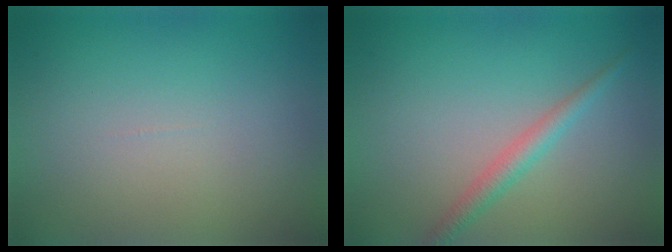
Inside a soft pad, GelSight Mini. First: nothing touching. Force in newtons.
{"total": 2.0, "press": 2.0, "slide": 0.0}